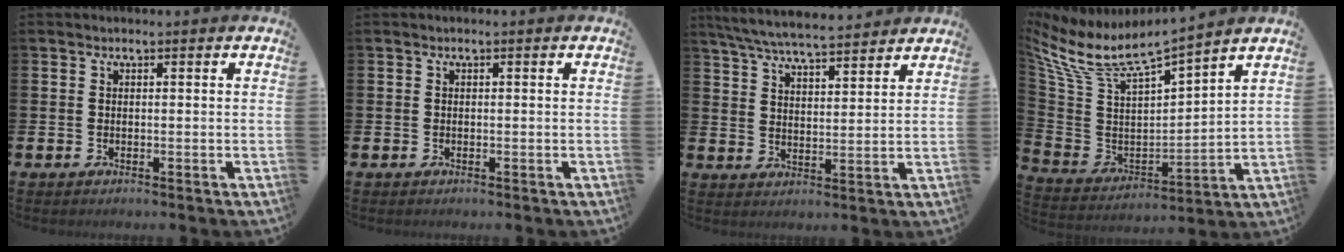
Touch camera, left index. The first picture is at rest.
{"total": 0.0}
{"total": 6.7, "force": [6.4, 0.6, 1.9], "torque": [-0.057, -0.032, 0.114]}
{"total": 6.9, "force": [6.0, 1.7, 3.0], "torque": [-0.093, -0.047, 0.098]}